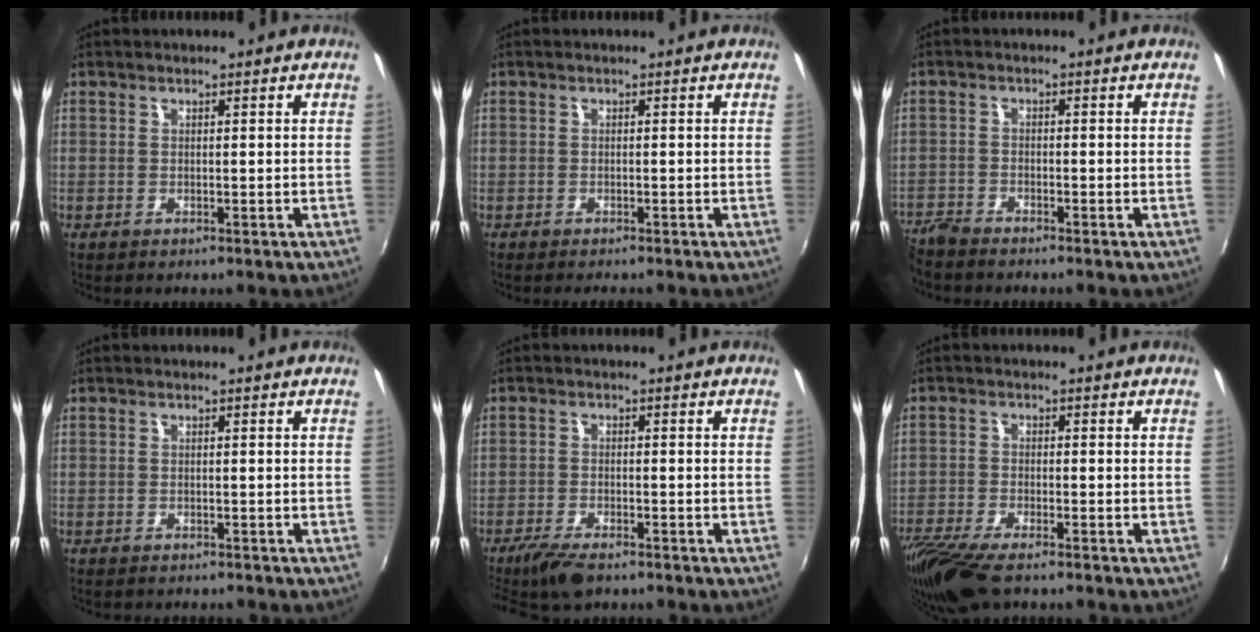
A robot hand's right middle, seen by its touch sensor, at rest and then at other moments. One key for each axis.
{"total": 1.5, "fx": -1.3, "fy": 0.6, "fz": 0.4, "tx": -0.014, "ty": -0.006, "tz": -0.022}
{"total": 5.3, "fx": -5.1, "fy": 0.9, "fz": 1.3, "tx": -0.042, "ty": -0.020, "tz": -0.105}
{"total": 2.5, "fx": -2.3, "fy": 0.6, "fz": 0.7, "tx": -0.019, "ty": -0.012, "tz": -0.033}
{"total": 6.6, "fx": -5.3, "fy": 1.8, "fz": 3.5, "tx": -0.092, "ty": -0.019, "tz": -0.098}
{"total": 11.7, "fx": -9.2, "fy": 2.9, "fz": 6.7, "tx": -0.161, "ty": -0.044, "tz": -0.170}